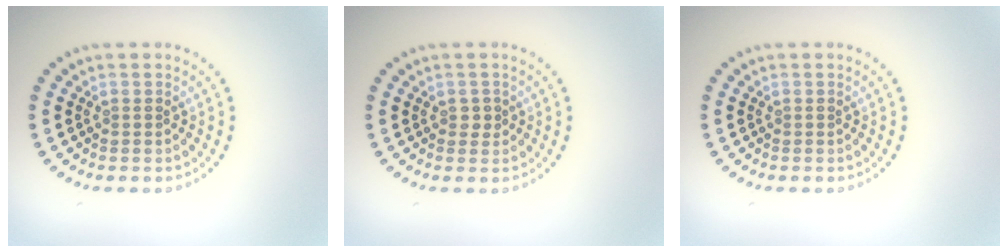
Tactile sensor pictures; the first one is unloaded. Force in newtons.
{"total": 0.9, "press": 0.8, "slide": 0.3}
{"total": 0.0}